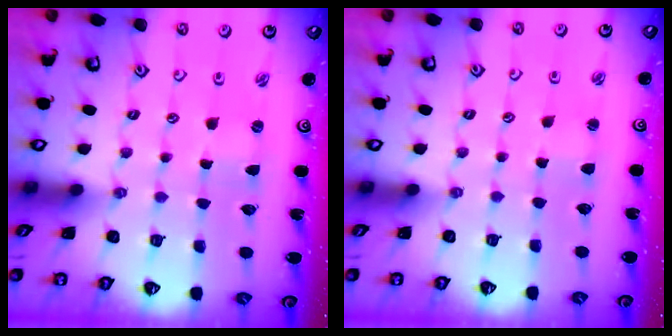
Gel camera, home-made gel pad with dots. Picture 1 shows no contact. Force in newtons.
{"total": 2.1, "press": 2.1, "slide": 0.3}